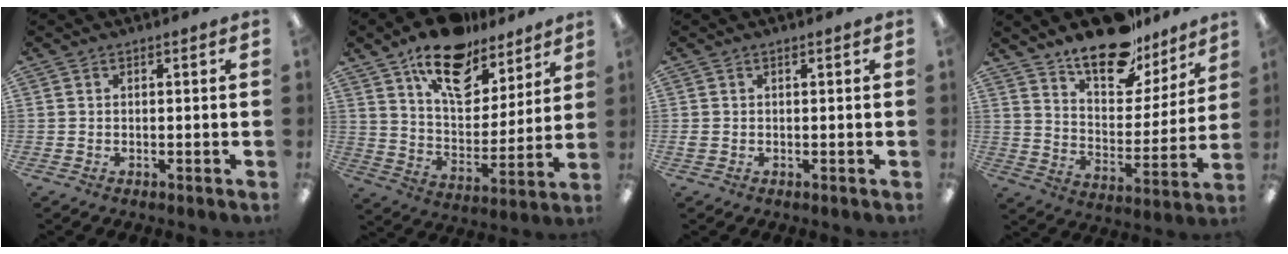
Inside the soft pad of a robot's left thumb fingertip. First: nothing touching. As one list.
[{"total": 17.4, "force": [12.3, 9.0, 8.4], "torque": [-0.135, -0.075, 0.216]}, {"total": 0.6, "force": [0.1, 0.5, 0.4], "torque": [-0.008, 0.005, 0.000]}, {"total": 17.3, "force": [14.1, 7.0, 7.2], "torque": [-0.113, -0.098, 0.247]}]